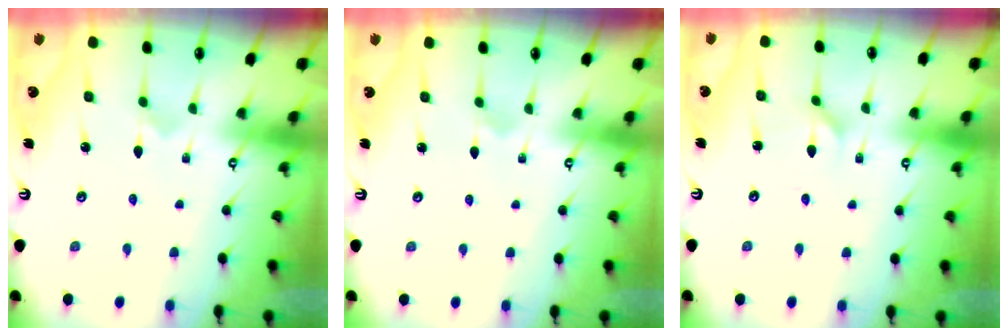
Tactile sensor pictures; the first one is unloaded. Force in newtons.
{"total": 0.8, "press": 0.8, "slide": 0.0}
{"total": 1.8, "press": 1.8, "slide": 0.2}